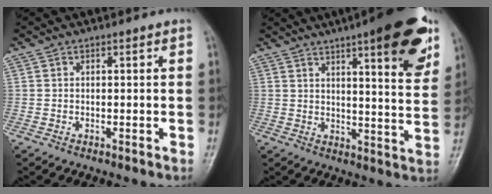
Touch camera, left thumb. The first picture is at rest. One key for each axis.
{"total": 17.1, "fx": 9.4, "fy": 3.7, "fz": 13.8, "tx": -0.152, "ty": -0.039, "tz": 0.123}